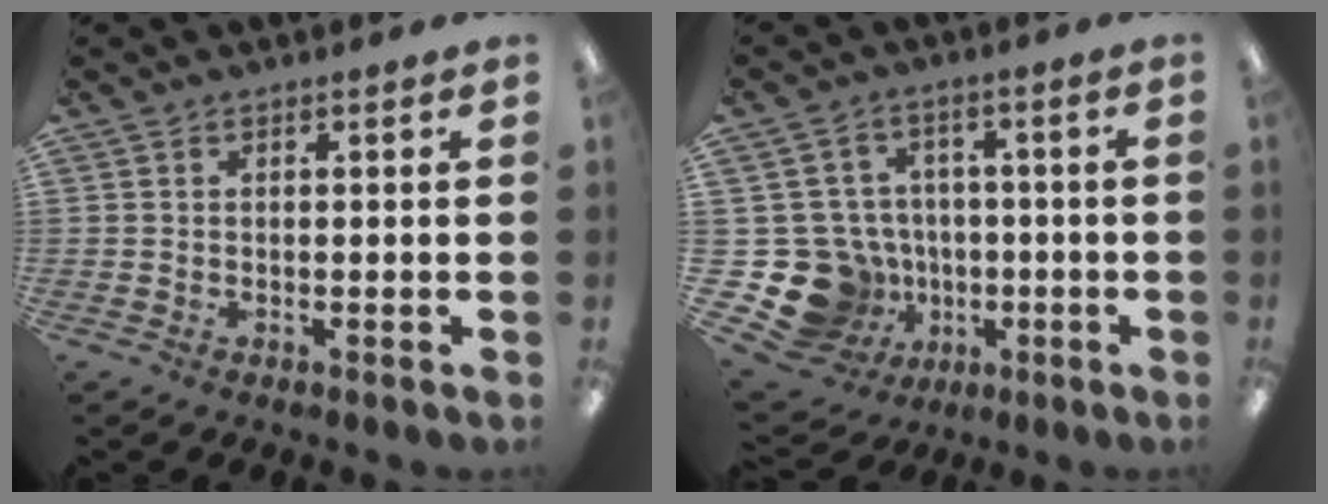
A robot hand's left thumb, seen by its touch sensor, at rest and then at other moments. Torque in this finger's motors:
{"motor_torque": [-0.01, 0.10, 0.12, 0.09, 0.00]}